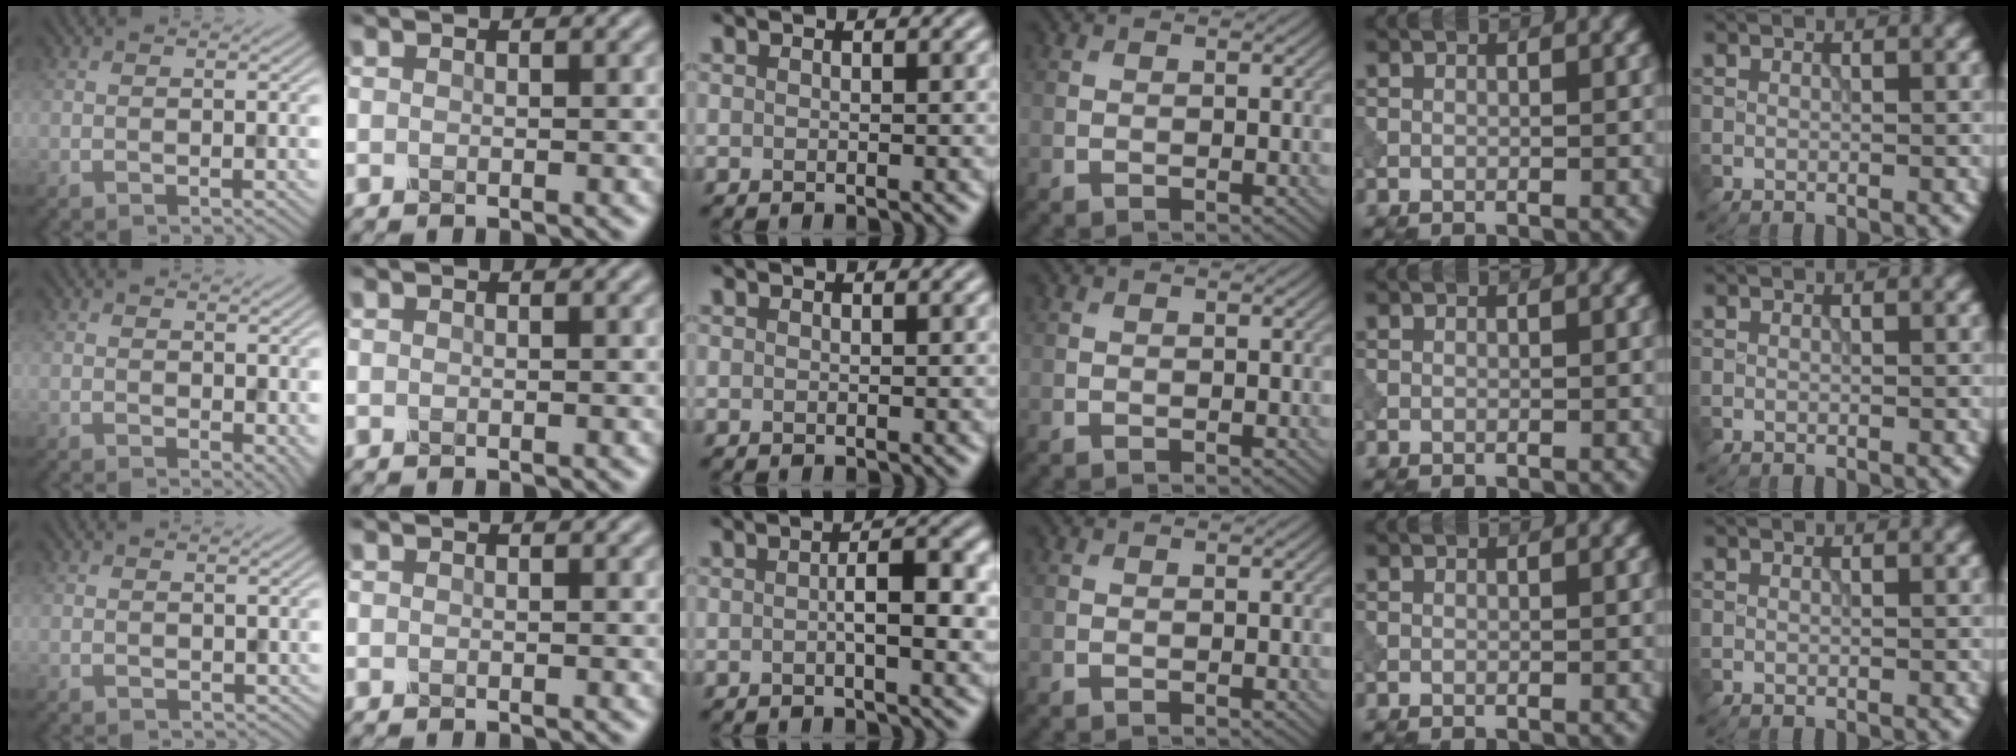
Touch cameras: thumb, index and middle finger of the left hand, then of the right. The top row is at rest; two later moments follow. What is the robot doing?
{"motion": "dispense", "object": "dispenser bottle"}